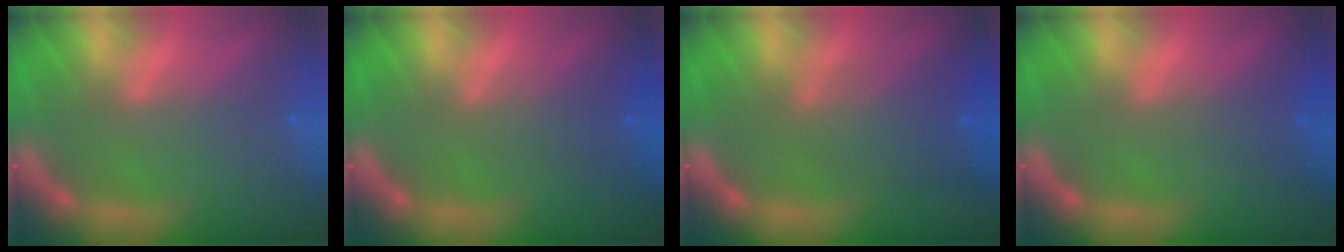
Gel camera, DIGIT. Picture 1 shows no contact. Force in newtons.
{"total": 2.5}
{"total": 4.6}
{"total": 1.4}